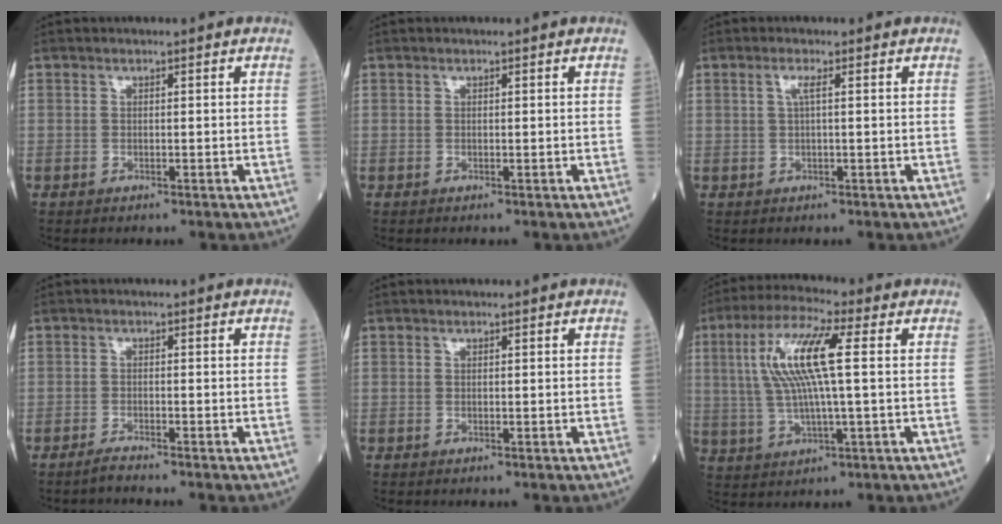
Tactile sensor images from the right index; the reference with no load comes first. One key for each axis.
{"total": 0.0}
{"total": 1.4, "fx": 0.3, "fy": -0.1, "fz": 1.4, "tx": -0.033, "ty": 0.003, "tz": 0.006}
{"total": 1.7, "fx": -1.7, "fy": -0.3, "fz": 0.4, "tx": -0.015, "ty": -0.002, "tz": -0.030}
{"total": 0.0}
{"total": 11.2, "fx": 2.6, "fy": 0.2, "fz": 10.9, "tx": -0.238, "ty": 0.011, "tz": 0.049}